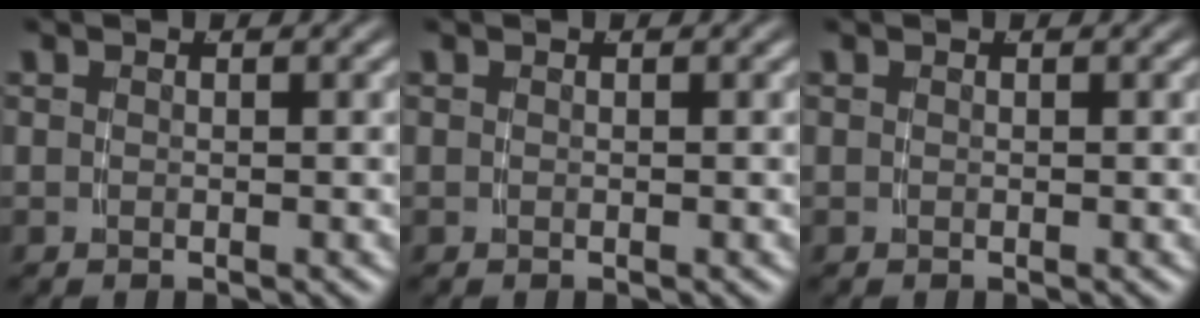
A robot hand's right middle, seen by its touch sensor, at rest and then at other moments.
{"total": 0.0}
{"total": 0.0}